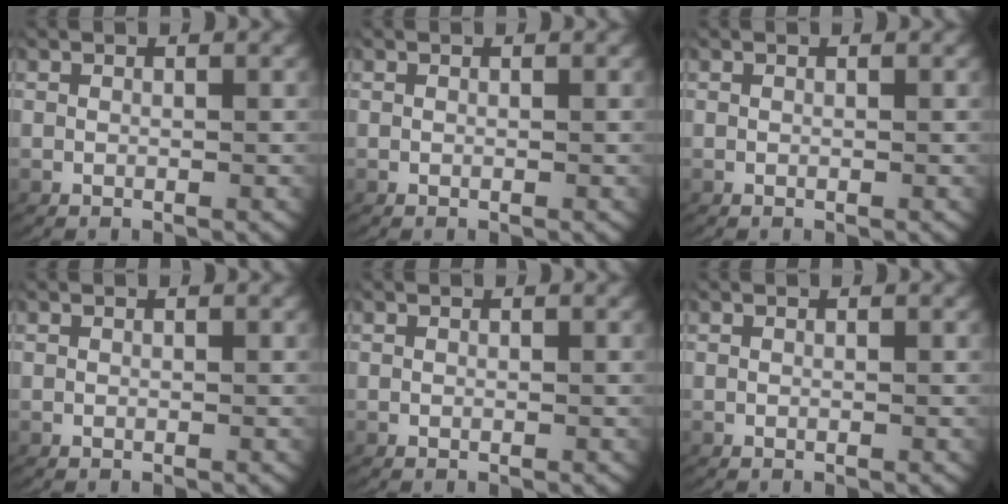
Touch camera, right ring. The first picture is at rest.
{"total": 0.0}
{"total": 0.0}
{"total": 0.0}
{"total": 0.0}
{"total": 0.0}